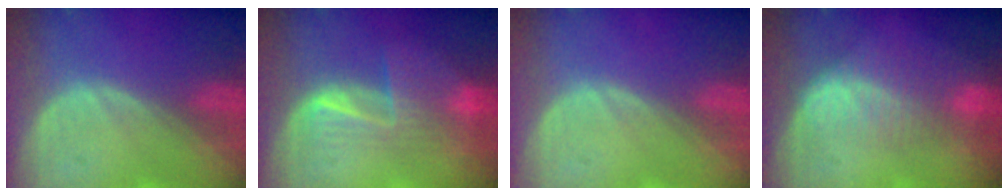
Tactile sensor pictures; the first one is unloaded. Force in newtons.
{"total": 6.8, "press": 6.4, "slide": 2.3}
{"total": 0.0}
{"total": 7.1, "press": 6.3, "slide": 3.3}